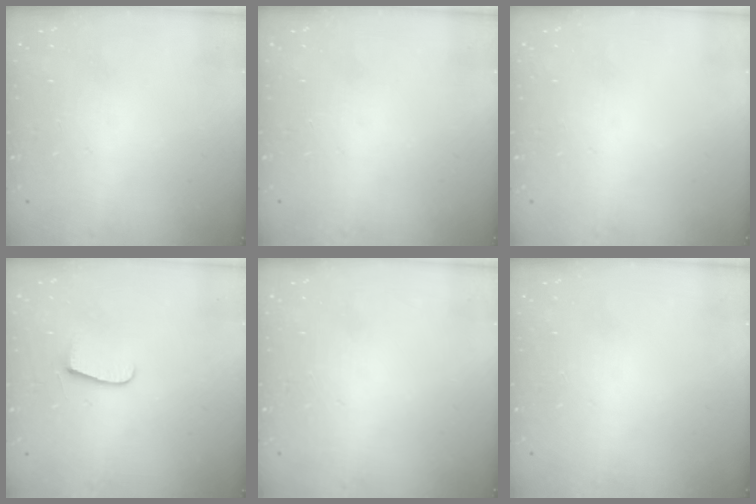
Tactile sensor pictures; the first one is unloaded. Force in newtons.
{"total": 0.0}
{"total": 0.0}
{"total": 6.5, "press": 6.5, "slide": 0.8}
{"total": 0.0}
{"total": 0.0}